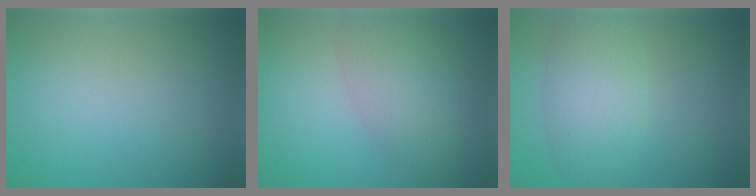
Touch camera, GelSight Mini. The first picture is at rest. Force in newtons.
{"total": 4.4, "press": 4.4, "slide": 0.2}
{"total": 5.0, "press": 5.0, "slide": 0.3}